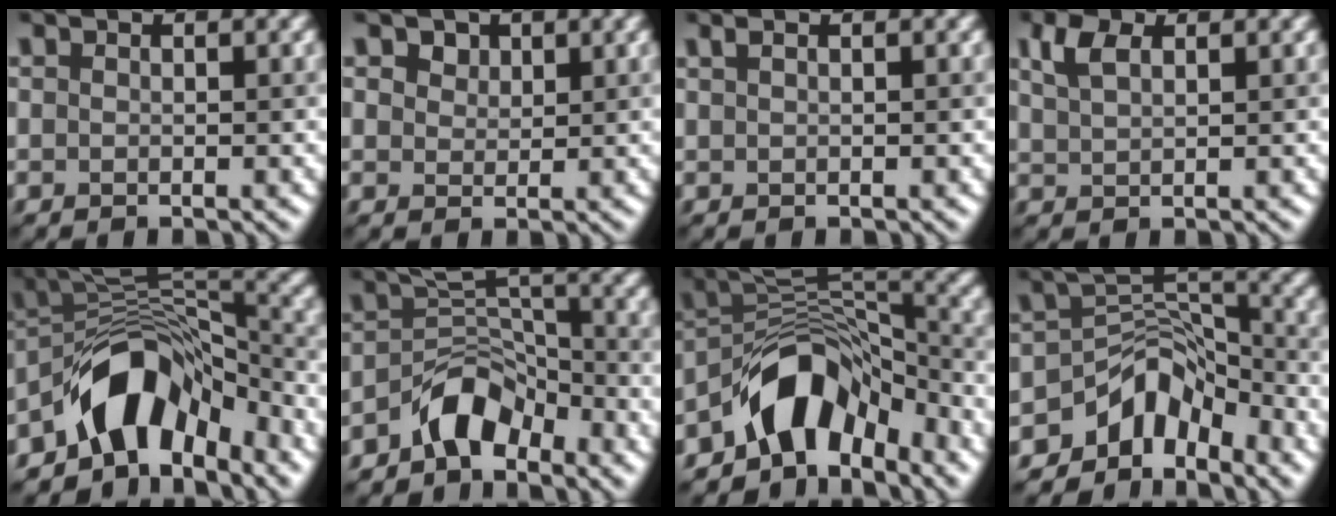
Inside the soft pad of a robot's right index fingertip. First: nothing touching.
{"total": 2.3, "force": [1.5, 1.5, 0.8], "torque": [-0.023, -0.004, 0.027]}
{"total": 0.6, "force": [0.3, 0.2, 0.5], "torque": [-0.010, 0.002, 0.007]}
{"total": 2.4, "force": [1.4, 1.2, 1.6], "torque": [-0.036, 0.003, 0.033]}
{"total": 9.0, "force": [-5.6, 4.5, 5.5], "torque": [-0.060, 0.013, -0.106]}
{"total": 4.4, "force": [-3.2, 2.1, 2.1], "torque": [-0.026, 0.015, -0.064]}
{"total": 8.2, "force": [-5.5, 4.0, 4.6], "torque": [-0.048, 0.008, -0.105]}
{"total": 6.7, "force": [-4.8, 3.5, 3.0], "torque": [-0.019, 0.004, -0.093]}